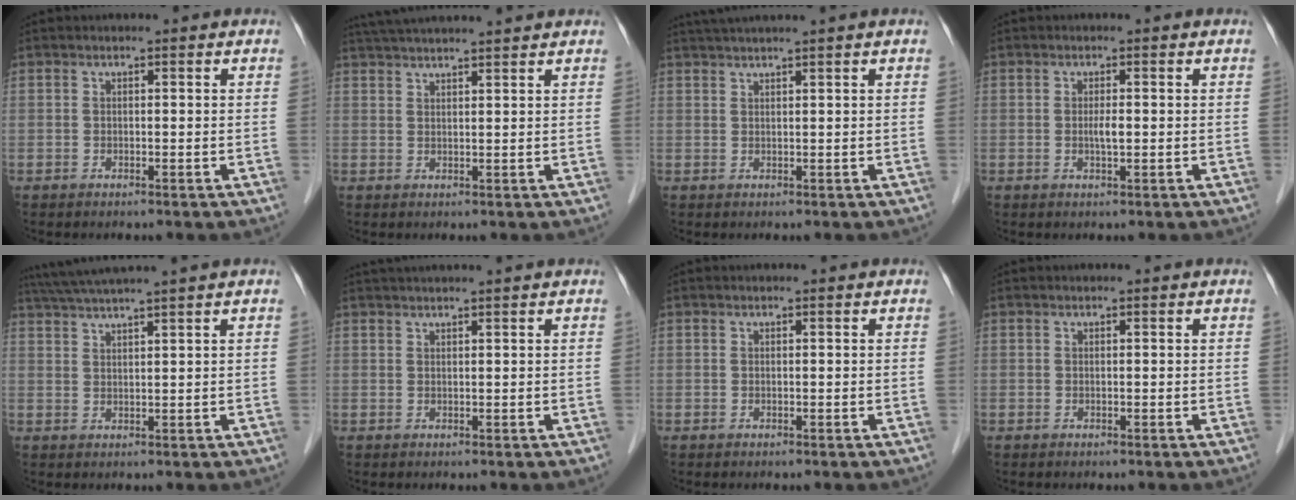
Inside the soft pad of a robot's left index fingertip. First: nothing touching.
{"total": 10.3, "force": [9.4, -0.5, 4.2], "torque": [-0.074, 0.036, 0.138]}
{"total": 4.2, "force": [3.4, -1.2, 2.2], "torque": [-0.033, 0.023, 0.064]}
{"total": 1.6, "force": [-0.1, 0.3, 1.6], "torque": [-0.032, 0.000, -0.002]}
{"total": 7.4, "force": [6.3, -1.7, 3.6], "torque": [-0.061, 0.024, 0.104]}
{"total": 4.4, "force": [3.8, -1.0, 2.0], "torque": [-0.022, 0.028, 0.061]}
{"total": 0.0}
{"total": 0.0}